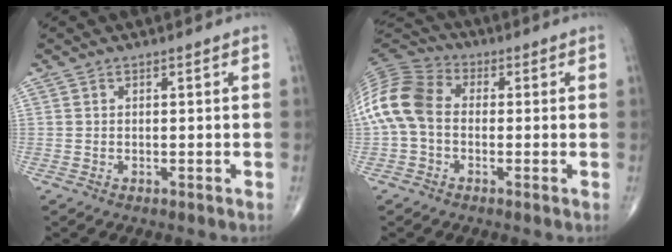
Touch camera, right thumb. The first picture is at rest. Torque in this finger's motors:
{"motor_torque": [0.18, 0.43, 1.19, 0.02, 0.40]}